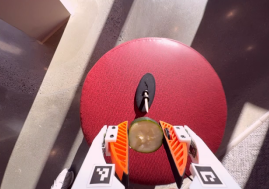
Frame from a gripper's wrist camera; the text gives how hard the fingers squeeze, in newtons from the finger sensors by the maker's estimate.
{"total": 9.5, "left": 9.6, "right": 9.5}